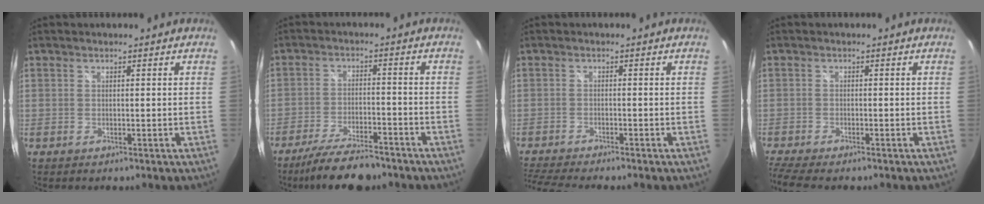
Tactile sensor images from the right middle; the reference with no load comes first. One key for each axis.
{"total": 11.1, "fx": -9.3, "fy": 2.5, "fz": 5.6, "tx": -0.121, "ty": -0.017, "tz": -0.154}
{"total": 6.9, "fx": -6.3, "fy": -0.5, "fz": 2.8, "tx": -0.077, "ty": -0.024, "tz": -0.109}
{"total": 6.3, "fx": -5.4, "fy": 0.7, "fz": 3.3, "tx": -0.090, "ty": -0.032, "tz": -0.097}